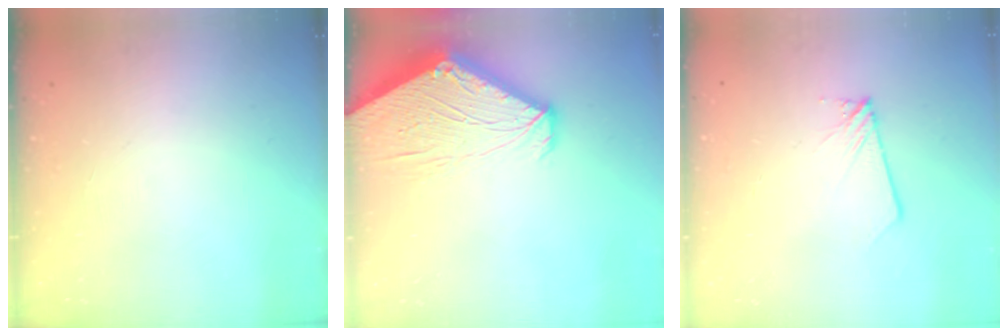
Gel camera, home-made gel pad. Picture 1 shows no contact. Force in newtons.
{"total": 6.7, "press": 6.7, "slide": 0.5}
{"total": 1.7, "press": 1.7, "slide": 0.1}